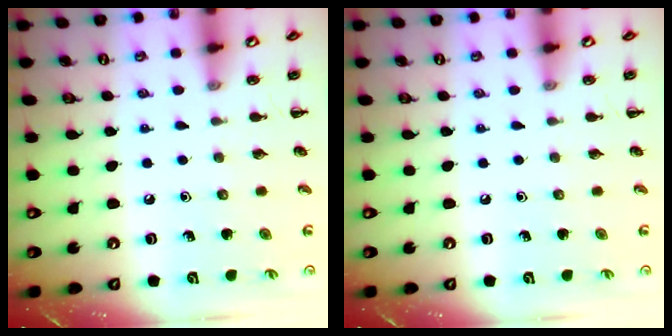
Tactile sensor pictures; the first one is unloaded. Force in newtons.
{"total": 0.0}